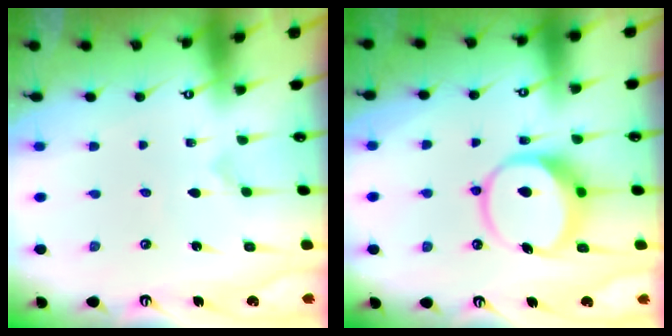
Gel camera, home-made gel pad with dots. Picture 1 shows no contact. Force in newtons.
{"total": 9.9, "press": 9.8, "slide": 1.6}